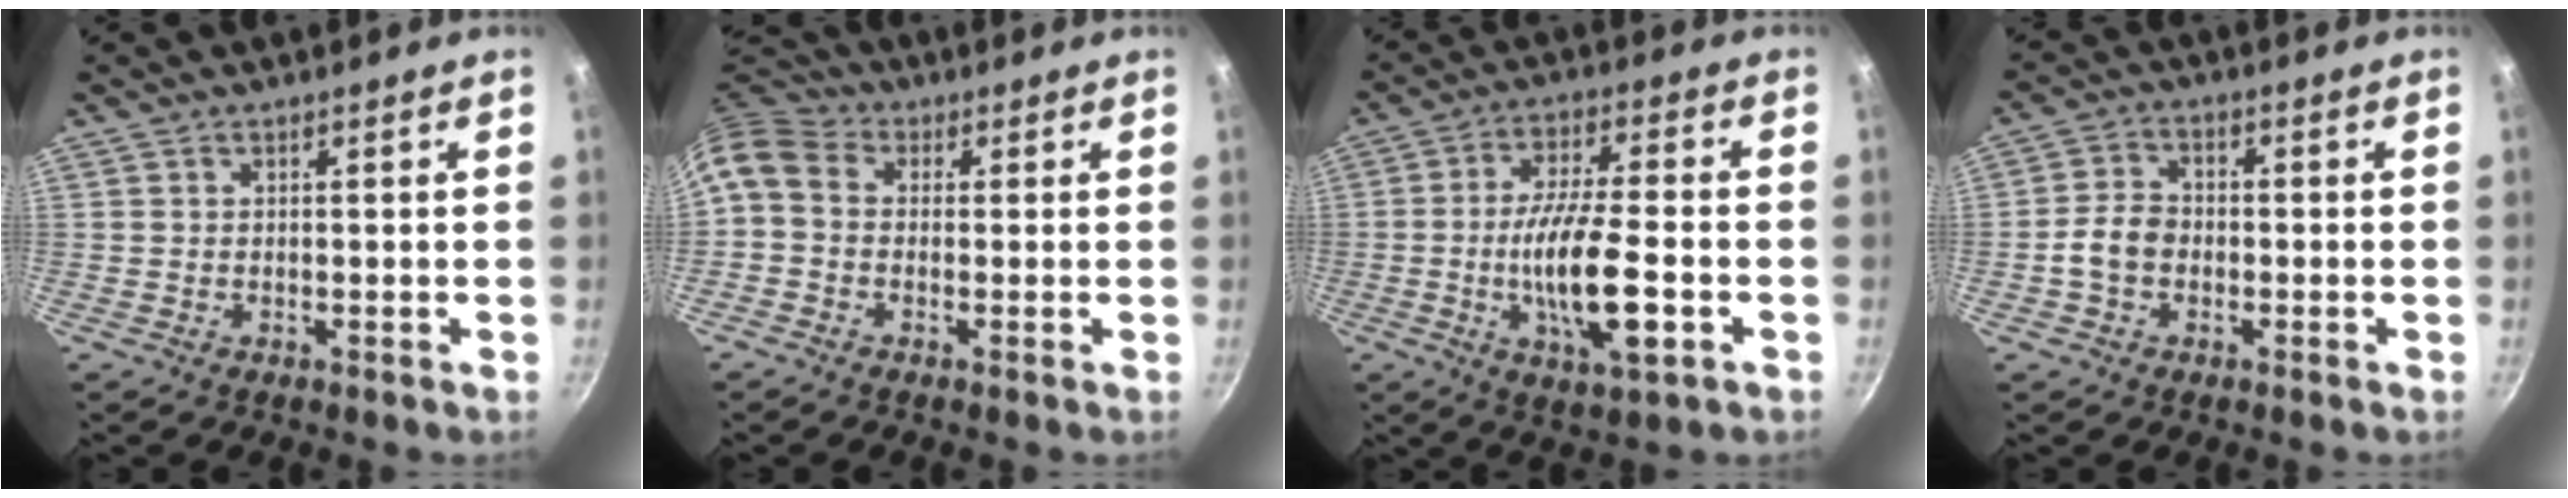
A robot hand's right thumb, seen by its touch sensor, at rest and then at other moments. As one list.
[{"total": 7.6, "force": [-0.2, 5.9, 4.8], "torque": [-0.100, 0.034, -0.023]}, {"total": 14.6, "force": [-3.6, 4.3, 13.5], "torque": [-0.239, 0.011, -0.066]}, {"total": 5.5, "force": [-1.4, 4.1, 3.3], "torque": [-0.049, 0.024, -0.034]}]